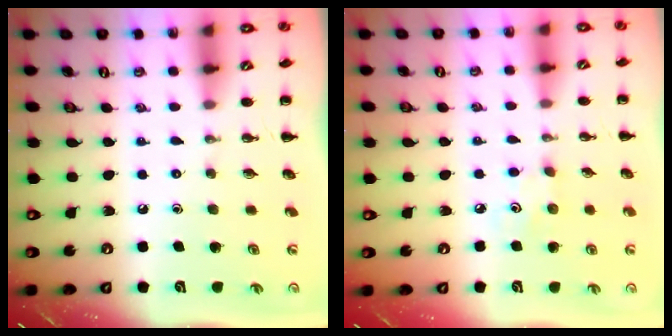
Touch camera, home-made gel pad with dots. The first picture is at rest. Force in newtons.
{"total": 2.9, "press": 2.8, "slide": 0.8}